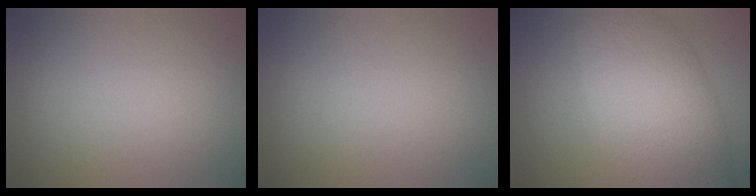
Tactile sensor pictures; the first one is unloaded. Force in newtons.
{"total": 0.0}
{"total": 9.4, "press": 9.4, "slide": 0.3}